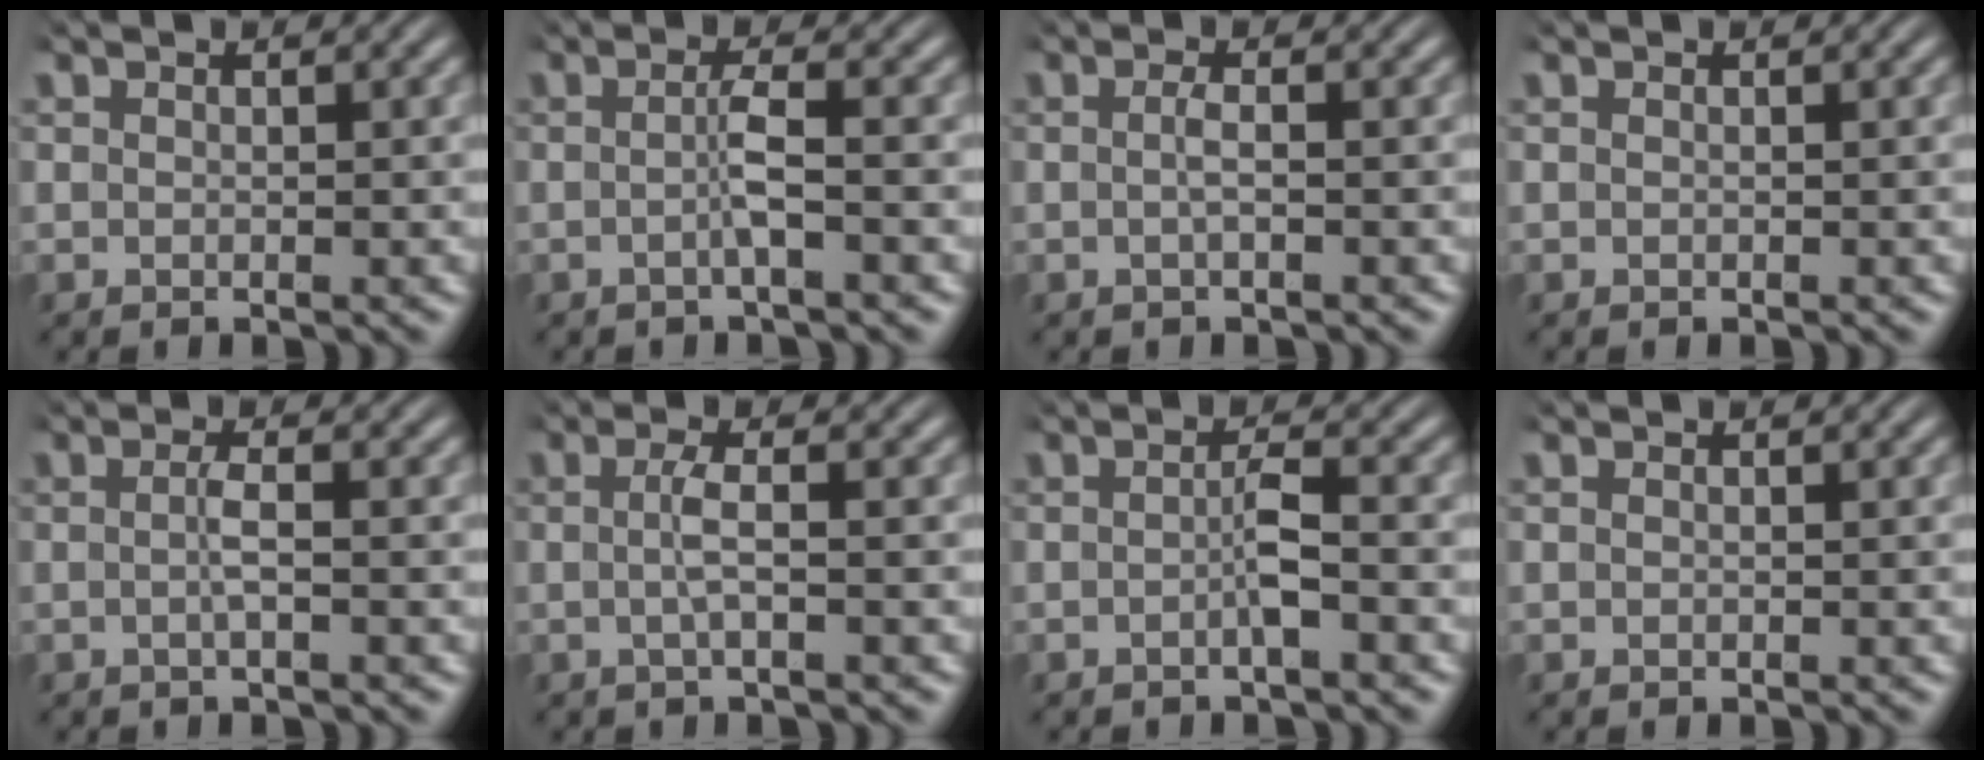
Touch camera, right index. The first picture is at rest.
{"total": 2.1, "force": [-0.7, -0.4, 1.9], "torque": [-0.030, 0.003, -0.016]}
{"total": 1.3, "force": [-0.6, -0.3, 1.2], "torque": [-0.022, -0.003, -0.009]}
{"total": 0.0}
{"total": 1.6, "force": [-0.6, -0.3, 1.5], "torque": [-0.028, -0.002, -0.011]}
{"total": 2.0, "force": [-0.5, -0.3, 2.0], "torque": [-0.038, -0.001, -0.006]}
{"total": 1.8, "force": [-0.8, -0.2, 1.6], "torque": [-0.021, 0.005, -0.019]}
{"total": 0.0}